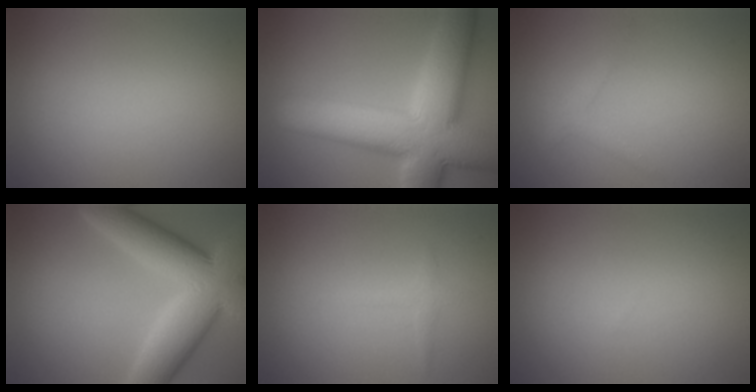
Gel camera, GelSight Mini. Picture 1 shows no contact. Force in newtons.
{"total": 13.5, "press": 13.4, "slide": 1.0}
{"total": 1.3, "press": 1.3, "slide": 0.1}
{"total": 11.2, "press": 11.2, "slide": 0.6}
{"total": 1.0, "press": 1.0, "slide": 0.1}
{"total": 0.0}